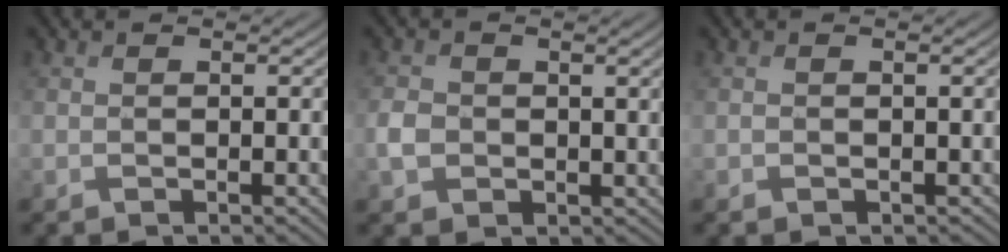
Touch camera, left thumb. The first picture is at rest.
{"total": 3.6, "force": [-0.3, 3.2, 1.7], "torque": [-0.043, -0.002, -0.010]}
{"total": 0.6, "force": [-0.2, 0.6, 0.2], "torque": [-0.001, -0.004, -0.005]}